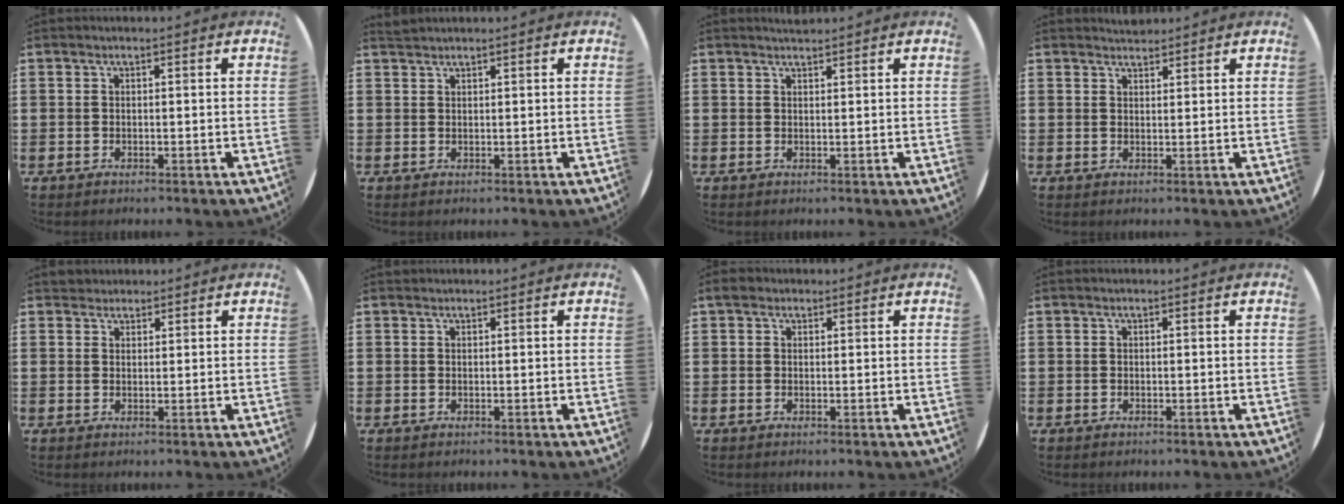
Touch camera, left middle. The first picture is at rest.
{"total": 0.9, "force": [0.9, -0.1, -0.1], "torque": [0.001, 0.000, 0.018]}
{"total": 1.0, "force": [1.0, -0.1, 0.0], "torque": [0.002, -0.001, 0.020]}
{"total": 1.8, "force": [1.7, 0.3, -0.1], "torque": [0.001, 0.001, 0.033]}
{"total": 1.7, "force": [1.6, 0.6, -0.2], "torque": [0.002, 0.005, 0.032]}
{"total": 0.0}
{"total": 1.4, "force": [1.0, 0.8, 0.4], "torque": [-0.002, 0.004, 0.016]}
{"total": 0.0}